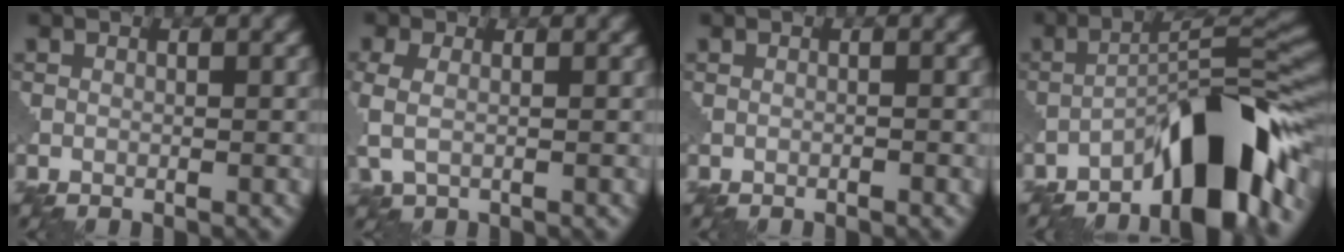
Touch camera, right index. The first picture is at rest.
{"total": 3.1, "force": [-0.1, 1.9, 2.5], "torque": [-0.069, -0.002, -0.005]}
{"total": 0.0}
{"total": 10.0, "force": [-6.2, 2.1, 7.5], "torque": [-0.103, 0.022, -0.109]}